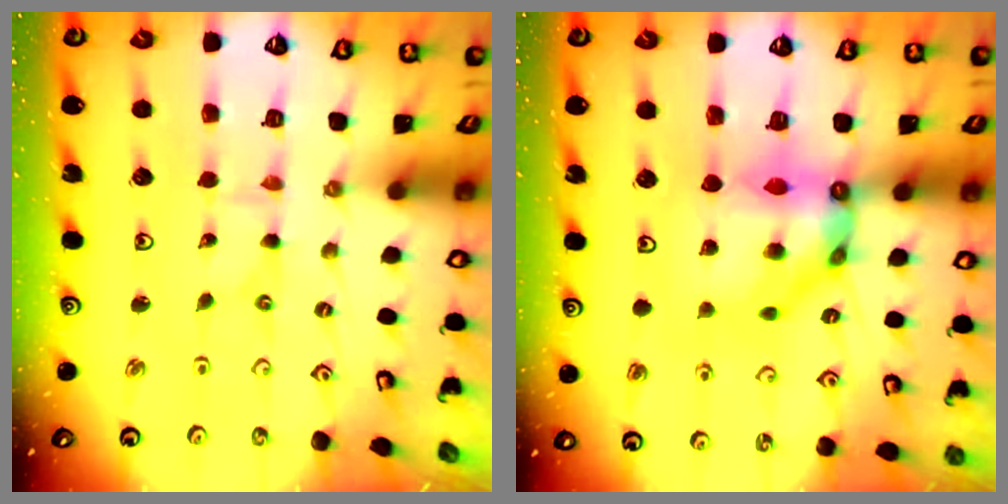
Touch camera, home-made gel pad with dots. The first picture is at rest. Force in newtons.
{"total": 11.8, "press": 11.7, "slide": 1.3}